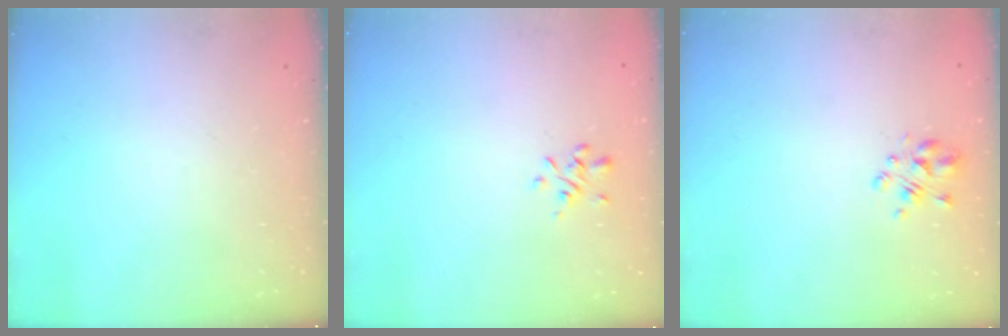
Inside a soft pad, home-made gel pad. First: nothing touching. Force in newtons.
{"total": 0.9, "press": 0.7, "slide": 0.5}
{"total": 2.5, "press": 2.4, "slide": 0.8}